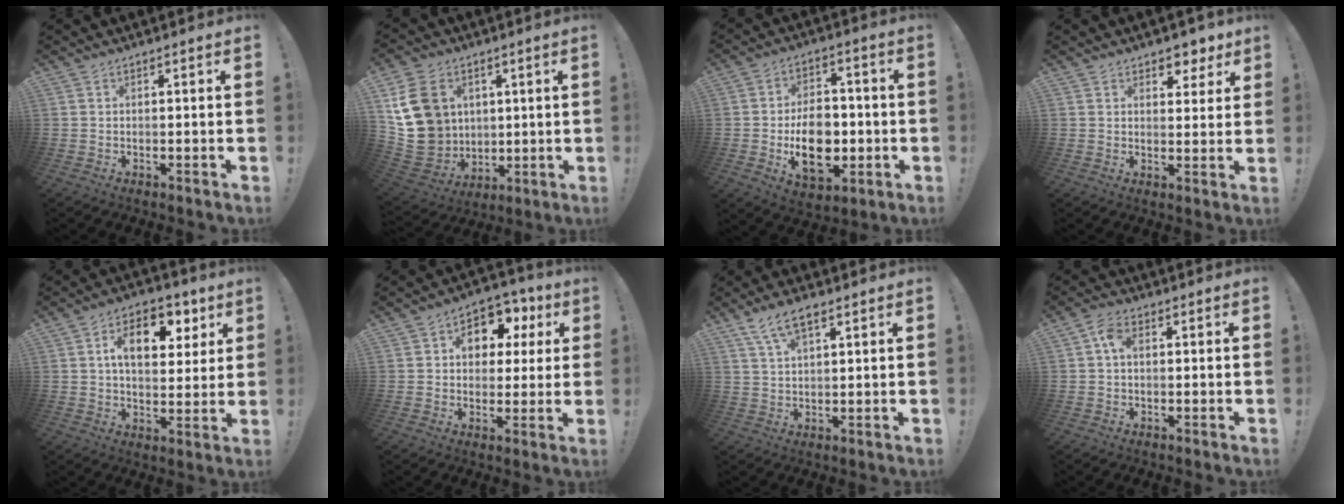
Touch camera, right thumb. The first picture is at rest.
{"total": 16.9, "force": [5.9, 14.1, 7.1], "torque": [-0.137, -0.013, 0.125]}
{"total": 15.0, "force": [-2.8, 10.8, 9.9], "torque": [-0.154, 0.013, -0.043]}
{"total": 5.6, "force": [4.1, 3.7, 1.0], "torque": [0.012, -0.038, 0.074]}
{"total": 12.4, "force": [4.7, 7.7, 8.6], "torque": [-0.121, -0.009, 0.080]}
{"total": 10.3, "force": [3.4, 8.0, 5.6], "torque": [-0.071, -0.013, 0.065]}
{"total": 7.1, "force": [4.1, 2.9, 5.1], "torque": [-0.093, -0.008, 0.076]}
{"total": 4.8, "force": [0.7, 3.1, 3.6], "torque": [-0.069, 0.013, 0.015]}